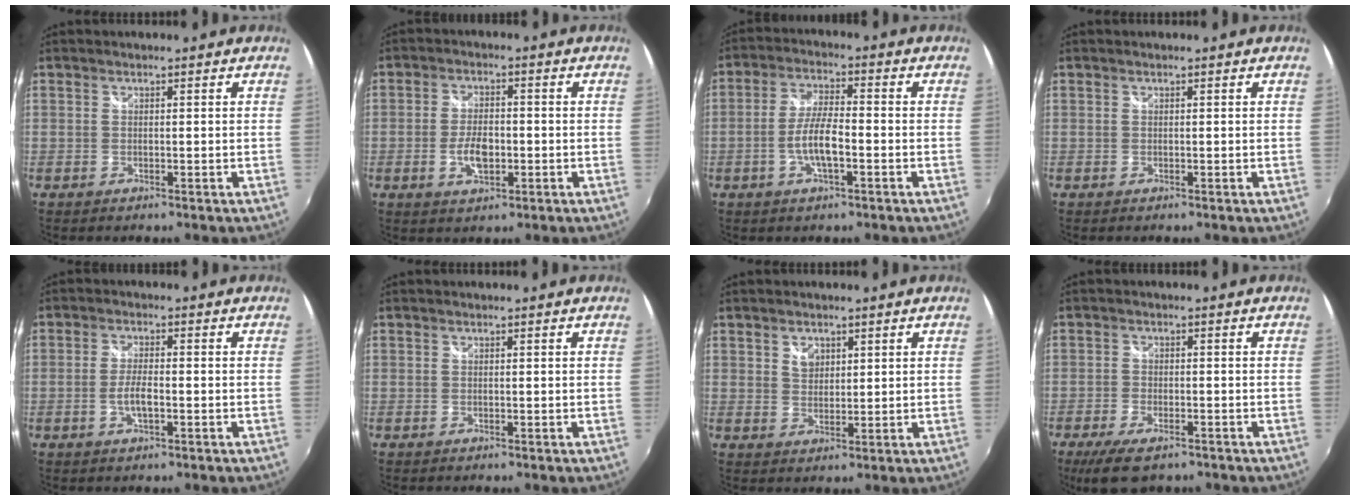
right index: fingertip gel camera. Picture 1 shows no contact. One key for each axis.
{"total": 6.1, "fx": -1.6, "fy": 3.1, "fz": 4.9, "tx": -0.101, "ty": -0.001, "tz": -0.027}
{"total": 7.1, "fx": -2.3, "fy": 1.9, "fz": 6.5, "tx": -0.130, "ty": 0.002, "tz": -0.045}
{"total": 0.0}
{"total": 4.0, "fx": -1.3, "fy": 1.2, "fz": 3.6, "tx": -0.076, "ty": -0.002, "tz": -0.024}
{"total": 0.0}
{"total": 3.0, "fx": 1.5, "fy": 2.3, "fz": 1.2, "tx": -0.012, "ty": 0.004, "tz": 0.027}
{"total": 8.2, "fx": -5.9, "fy": 3.4, "fz": 4.6, "tx": -0.114, "ty": -0.021, "tz": -0.100}